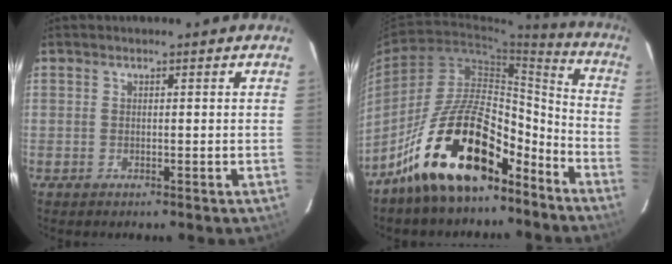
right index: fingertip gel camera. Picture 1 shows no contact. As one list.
[{"total": 20.4, "force": [-14.0, 8.3, 12.2], "torque": [-0.212, 0.034, -0.229]}]